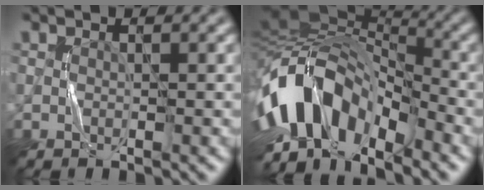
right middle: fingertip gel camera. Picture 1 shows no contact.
{"total": 12.1, "force": [-5.0, 6.6, 8.8], "torque": [-0.155, 0.006, -0.097]}